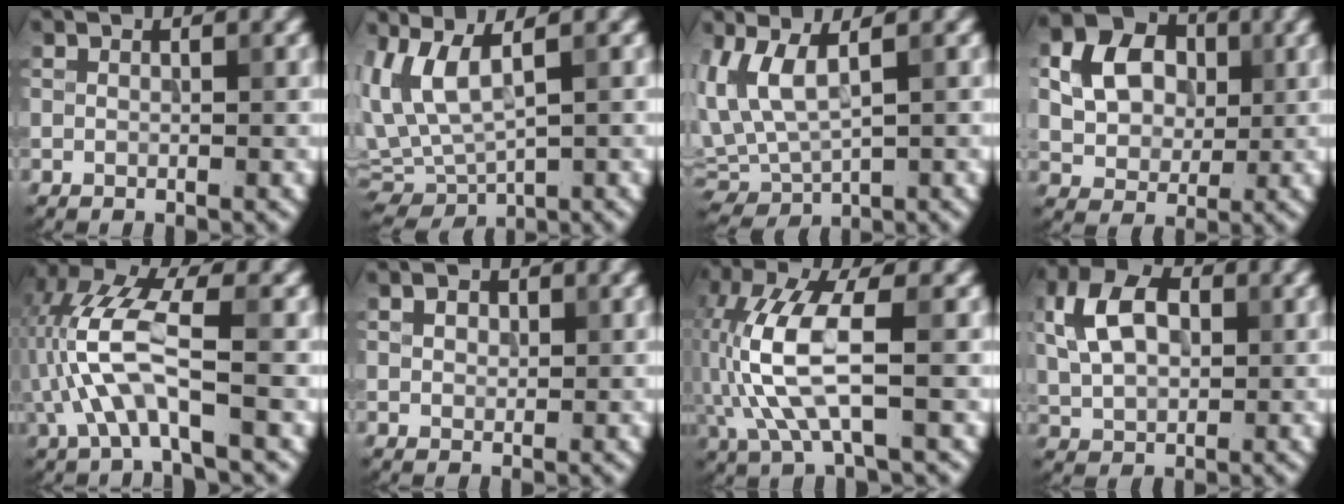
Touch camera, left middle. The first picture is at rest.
{"total": 7.3, "force": [1.8, 3.3, 6.3], "torque": [-0.149, -0.001, 0.043]}
{"total": 5.8, "force": [0.9, 2.8, 5.0], "torque": [-0.125, 0.002, 0.021]}
{"total": 6.4, "force": [1.2, 5.0, 3.8], "torque": [-0.076, 0.013, 0.010]}
{"total": 7.0, "force": [-1.2, 2.2, 6.5], "torque": [-0.158, 0.019, -0.023]}
{"total": 2.3, "force": [1.2, 1.6, 1.1], "torque": [-0.025, 0.008, 0.011]}
{"total": 8.3, "force": [-0.9, 3.0, 7.7], "torque": [-0.190, 0.012, -0.017]}
{"total": 6.6, "force": [1.7, 4.4, 4.7], "torque": [-0.099, 0.013, 0.024]}